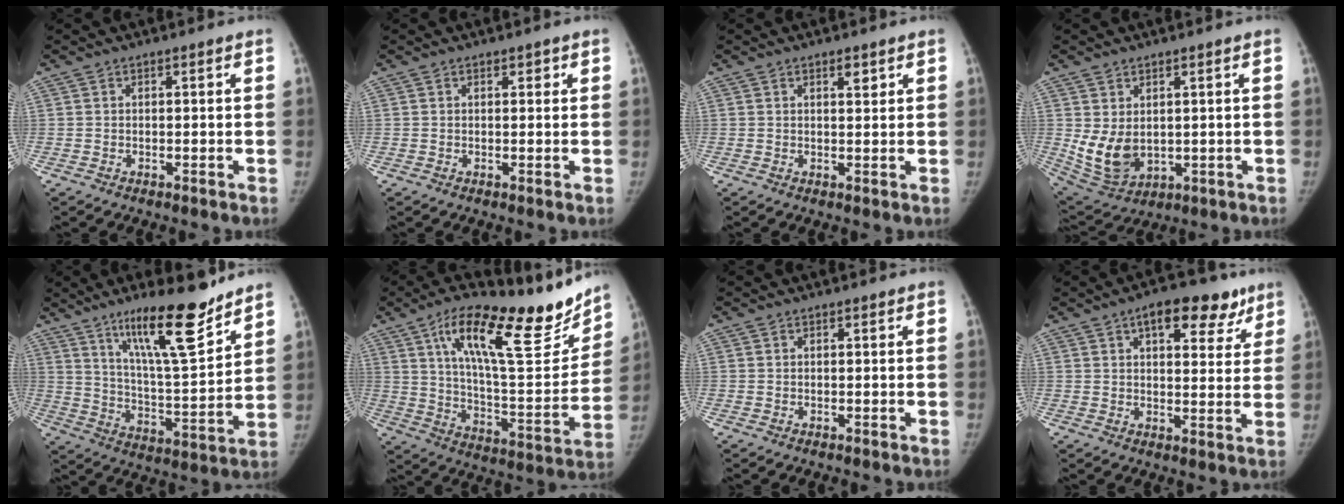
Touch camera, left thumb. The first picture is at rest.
{"total": 1.0, "force": [0.6, 0.6, 0.5], "torque": [0.003, -0.002, 0.006]}
{"total": 1.9, "force": [1.2, 0.8, 1.2], "torque": [-0.011, -0.007, 0.019]}
{"total": 8.8, "force": [0.9, 6.3, 6.1], "torque": [-0.105, -0.021, 0.041]}
{"total": 18.0, "force": [12.6, 3.5, 12.4], "torque": [-0.175, -0.084, 0.213]}
{"total": 26.1, "force": [17.2, 7.8, 17.9], "torque": [-0.233, -0.069, 0.280]}
{"total": 0.0}
{"total": 12.3, "force": [7.0, 6.0, 8.1], "torque": [-0.066, -0.015, 0.094]}